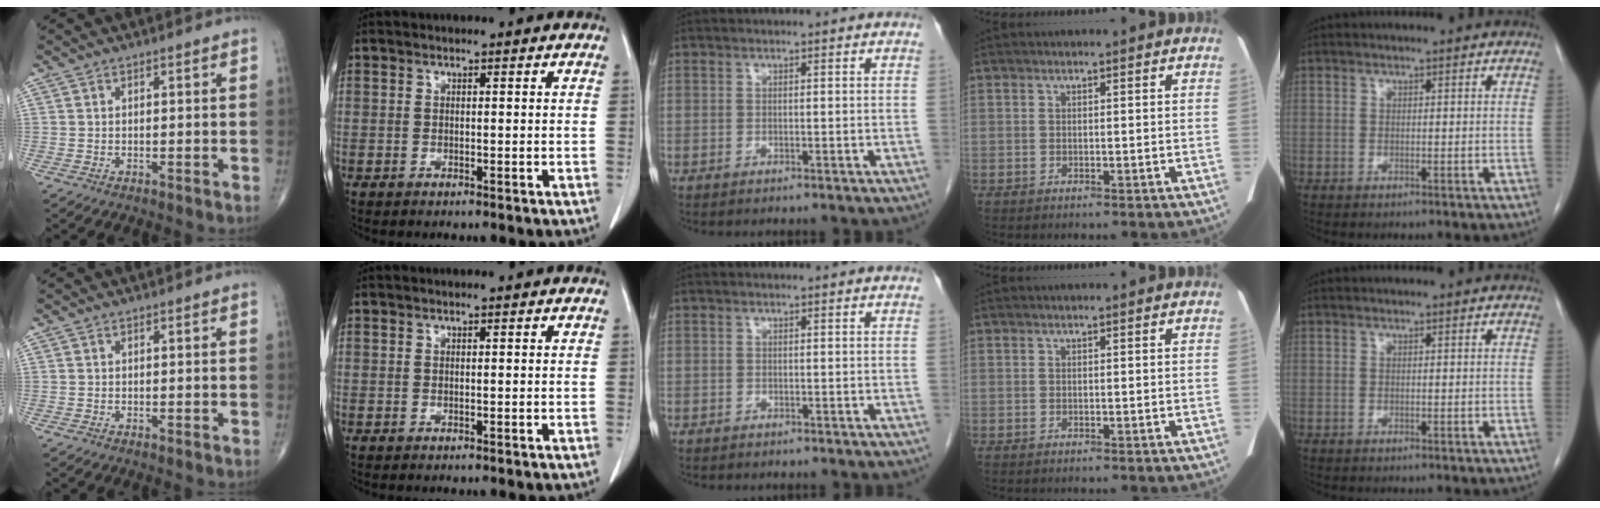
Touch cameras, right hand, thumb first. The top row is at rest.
{"middle": {"total": 0.8, "force": [-0.6, 0.4, 0.1], "torque": [-0.005, 0.001, -0.009]}}